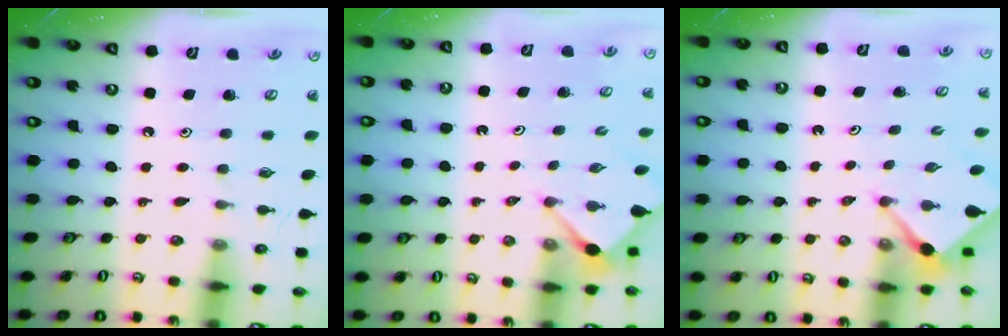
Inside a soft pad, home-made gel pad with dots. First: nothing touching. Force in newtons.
{"total": 2.7, "press": 2.7, "slide": 0.3}
{"total": 2.9, "press": 2.9, "slide": 0.2}